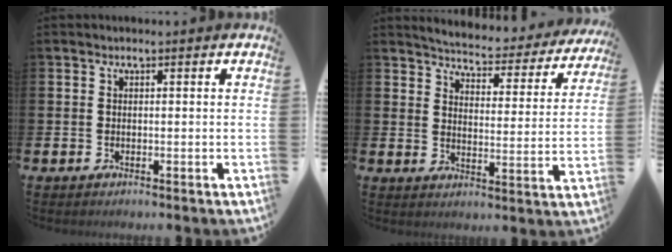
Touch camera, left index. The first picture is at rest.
{"total": 4.5, "force": [4.4, 0.5, 0.7], "torque": [-0.030, -0.044, 0.068]}